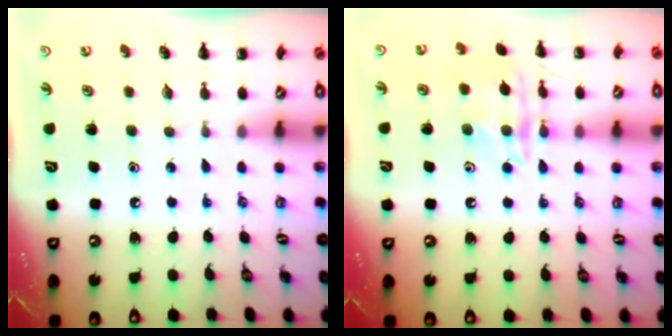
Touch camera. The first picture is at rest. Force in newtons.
{"total": 12.9, "press": 12.9, "slide": 0.6}